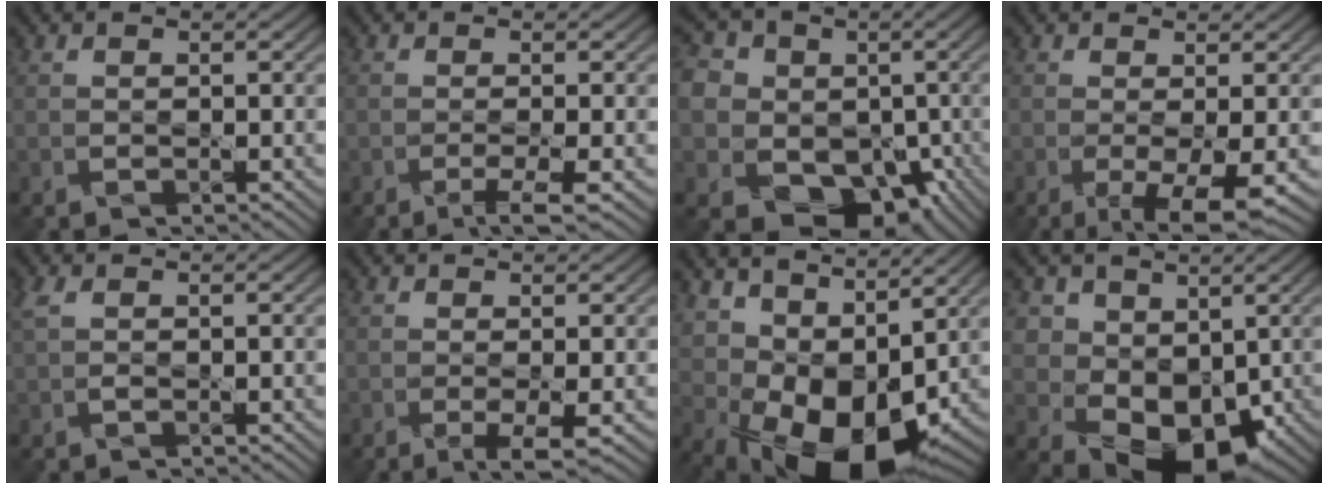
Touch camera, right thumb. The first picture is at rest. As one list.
[{"total": 2.6, "force": [-1.3, -0.1, 2.2], "torque": [-0.043, 0.005, -0.028]}, {"total": 17.6, "force": [-1.4, 15.7, 7.7], "torque": [-0.221, -0.012, -0.032]}, {"total": 6.2, "force": [-2.0, 1.8, 5.5], "torque": [-0.109, -0.008, -0.026]}, {"total": 1.7, "force": [0.3, 0.8, 1.4], "torque": [-0.043, 0.006, 0.005]}, {"total": 2.9, "force": [-0.9, 0.5, 2.7], "torque": [-0.052, 0.000, -0.016]}, {"total": 13.6, "force": [3.7, 8.3, 10.0], "torque": [-0.190, -0.009, 0.088]}, {"total": 8.9, "force": [1.1, 7.0, 5.3], "torque": [-0.104, -0.019, 0.019]}]